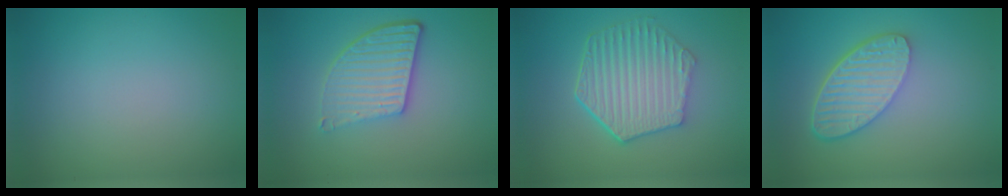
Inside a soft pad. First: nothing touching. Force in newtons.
{"total": 5.0, "press": 3.7, "slide": 3.4}
{"total": 6.5, "press": 4.9, "slide": 4.3}
{"total": 5.6, "press": 4.2, "slide": 3.8}